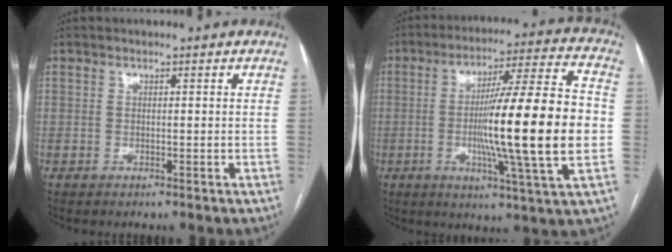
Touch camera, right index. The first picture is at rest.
{"total": 20.7, "force": [-2.1, -0.2, 20.5], "torque": [-0.316, 0.000, -0.042]}